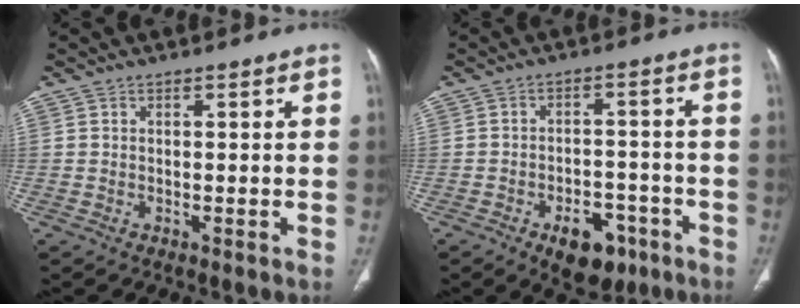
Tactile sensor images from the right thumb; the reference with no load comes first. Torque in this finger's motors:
{"motor_torque": [3.10, 0.90, 0.80, -1.04, -0.07]}